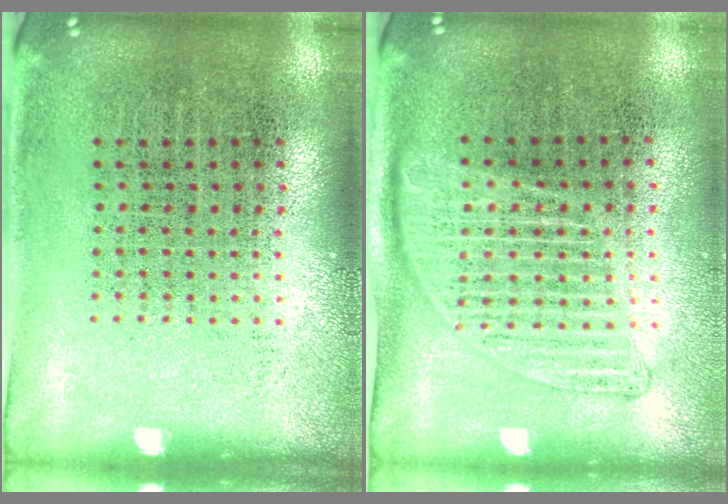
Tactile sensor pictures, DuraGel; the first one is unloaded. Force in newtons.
{"total": 1.4, "press": 1.3, "slide": 0.6}